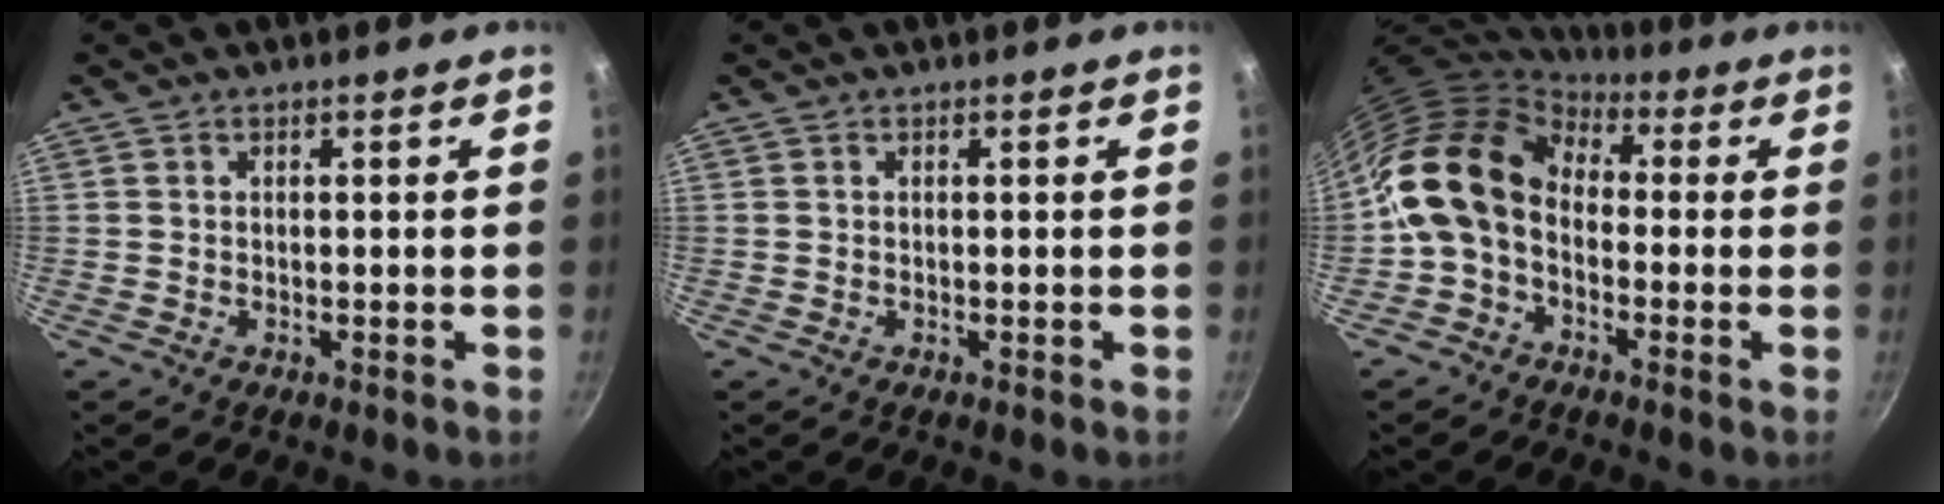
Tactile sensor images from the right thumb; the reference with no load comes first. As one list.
[{"total": 0.0}, {"total": 13.3, "force": [-0.3, 9.6, 9.1], "torque": [-0.148, 0.031, -0.025]}]